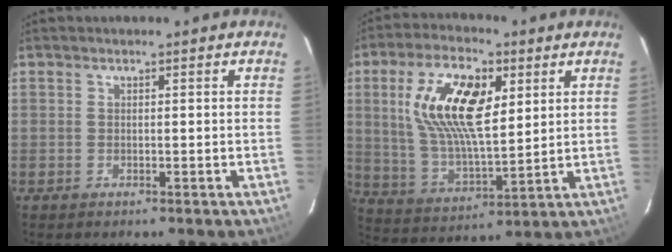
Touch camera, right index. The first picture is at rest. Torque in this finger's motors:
{"motor_torque": [1.31, 0.83, 0.91, 0.21]}